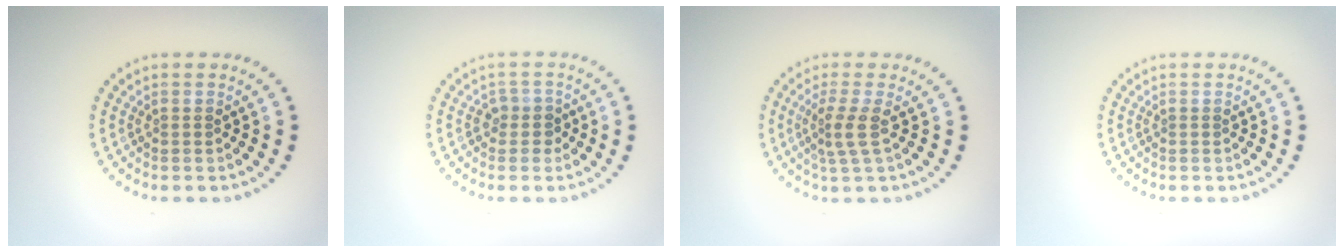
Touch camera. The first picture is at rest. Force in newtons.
{"total": 1.6, "press": 1.4, "slide": 0.8}
{"total": 2.3, "press": 1.6, "slide": 1.7}
{"total": 0.0}